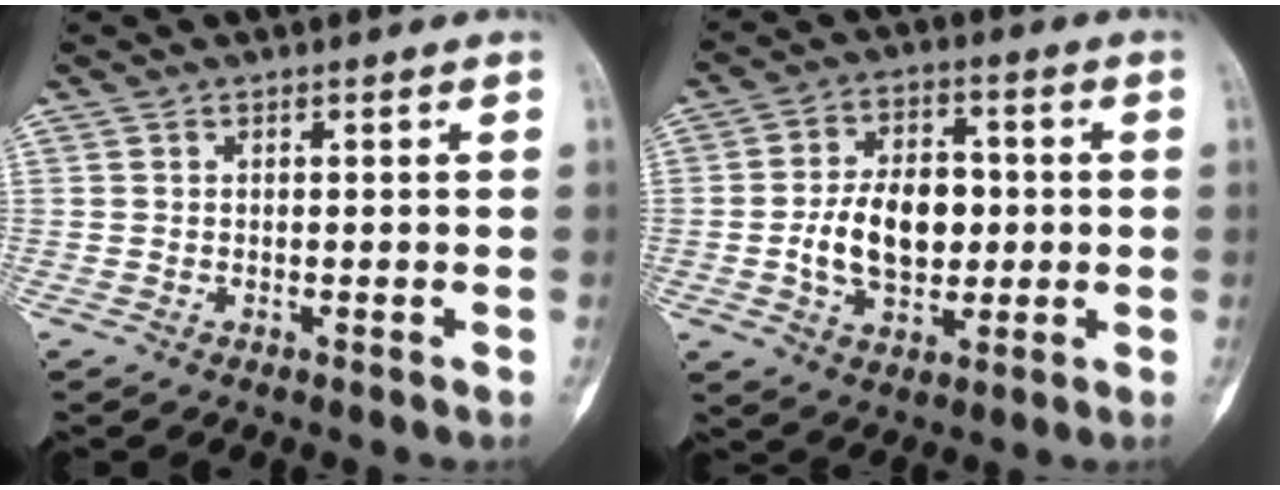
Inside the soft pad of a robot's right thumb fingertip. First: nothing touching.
{"total": 12.4, "force": [-0.6, 8.1, 9.3], "torque": [-0.131, 0.014, -0.008]}